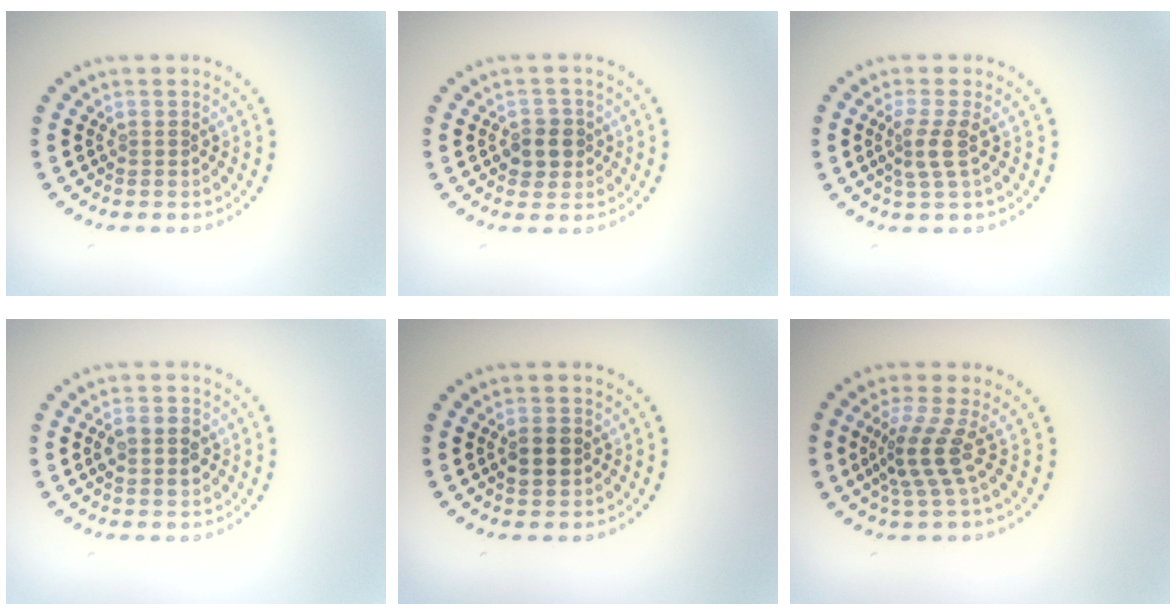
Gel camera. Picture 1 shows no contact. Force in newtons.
{"total": 2.4, "press": 2.2, "slide": 0.8}
{"total": 2.4, "press": 1.7, "slide": 1.6}
{"total": 2.6, "press": 2.6, "slide": 0.2}
{"total": 2.5, "press": 2.5, "slide": 0.2}
{"total": 3.5, "press": 2.4, "slide": 2.5}